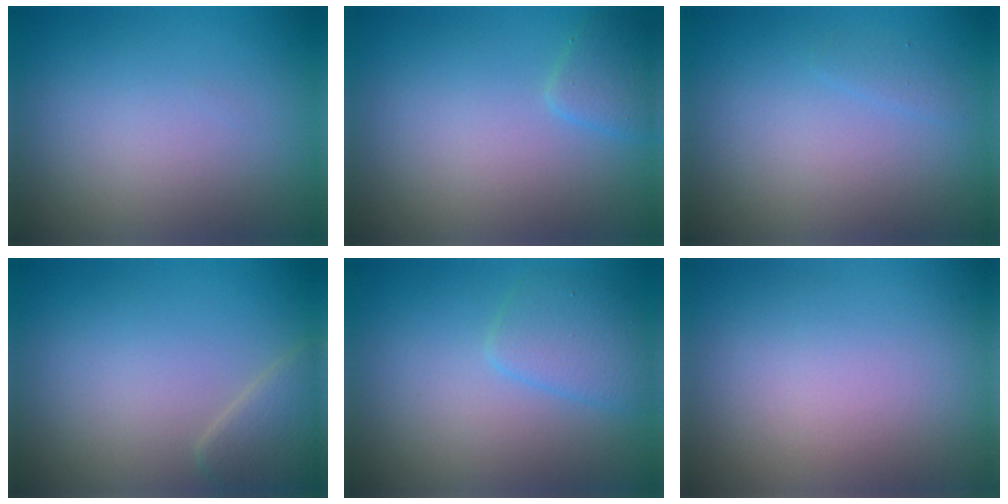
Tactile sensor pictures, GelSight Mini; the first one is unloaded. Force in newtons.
{"total": 1.5, "press": 1.5, "slide": 0.1}
{"total": 0.7, "press": 0.7, "slide": 0.1}
{"total": 2.4, "press": 2.4, "slide": 0.1}
{"total": 2.7, "press": 2.7, "slide": 0.1}
{"total": 0.0}